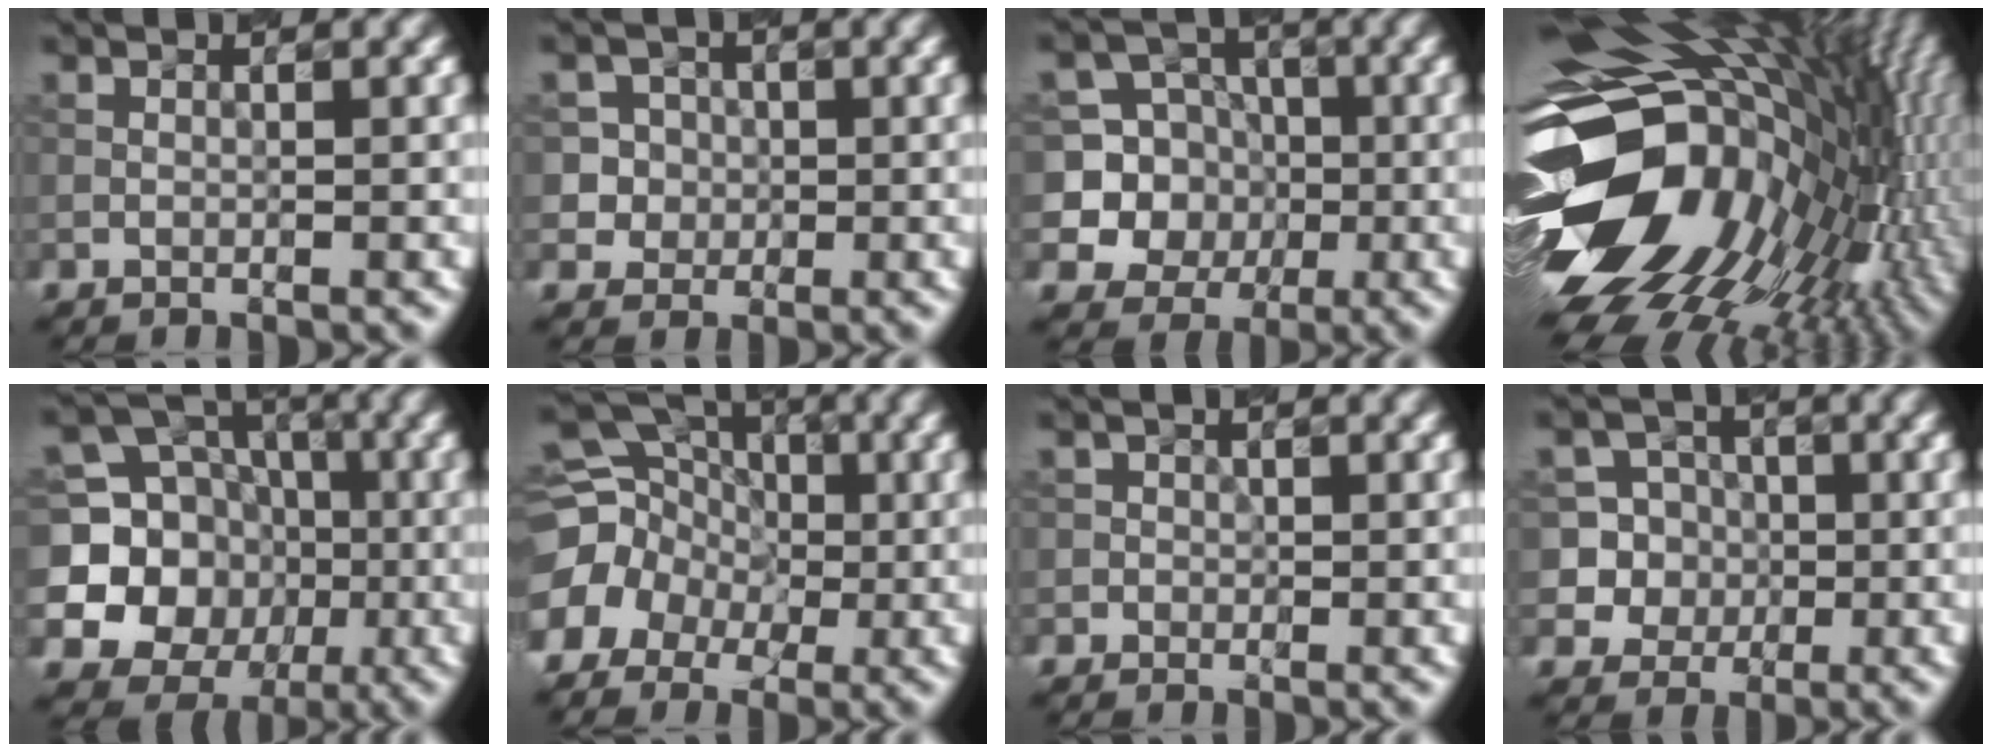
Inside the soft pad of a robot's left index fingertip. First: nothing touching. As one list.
[{"total": 4.4, "force": [0.6, 4.2, 1.0], "torque": [-0.004, 0.025, 0.007]}, {"total": 8.4, "force": [-0.4, 8.1, 2.1], "torque": [-0.060, 0.025, -0.029]}, {"total": 18.3, "force": [-0.3, 12.7, 13.1], "torque": [-0.248, -0.019, 0.002]}, {"total": 12.8, "force": [-0.5, 12.0, 4.5], "torque": [-0.124, -0.001, -0.020]}, {"total": 12.9, "force": [-2.1, 11.8, 4.8], "torque": [-0.120, 0.006, -0.061]}, {"total": 1.0, "force": [-0.1, 1.0, 0.1], "torque": [0.011, -0.001, -0.006]}, {"total": 7.3, "force": [0.2, 7.2, 1.4], "torque": [-0.034, 0.024, 0.005]}]